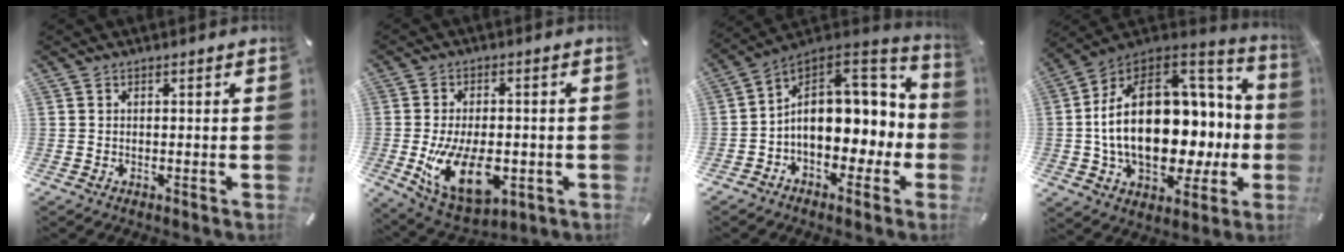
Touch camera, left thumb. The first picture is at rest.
{"total": 16.4, "force": [-3.5, 9.8, 12.6], "torque": [-0.218, -0.010, -0.052]}
{"total": 16.1, "force": [0.4, 11.6, 11.2], "torque": [-0.167, -0.011, 0.015]}
{"total": 28.3, "force": [0.1, 18.2, 21.6], "torque": [-0.392, -0.010, 0.016]}